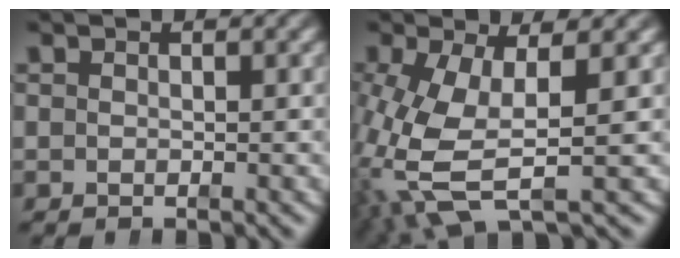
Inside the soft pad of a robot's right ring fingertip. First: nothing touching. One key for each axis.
{"total": 6.6, "fx": -0.5, "fy": 3.1, "fz": 5.8, "tx": -0.138, "ty": -0.029, "tz": 0.009}